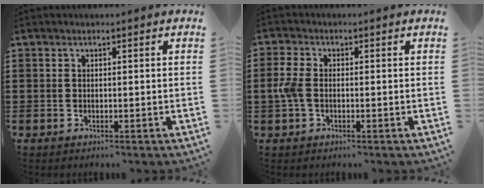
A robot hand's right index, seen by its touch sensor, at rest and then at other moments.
{"total": 3.6, "force": [-0.3, 2.1, 3.0], "torque": [-0.088, -0.004, -0.015]}